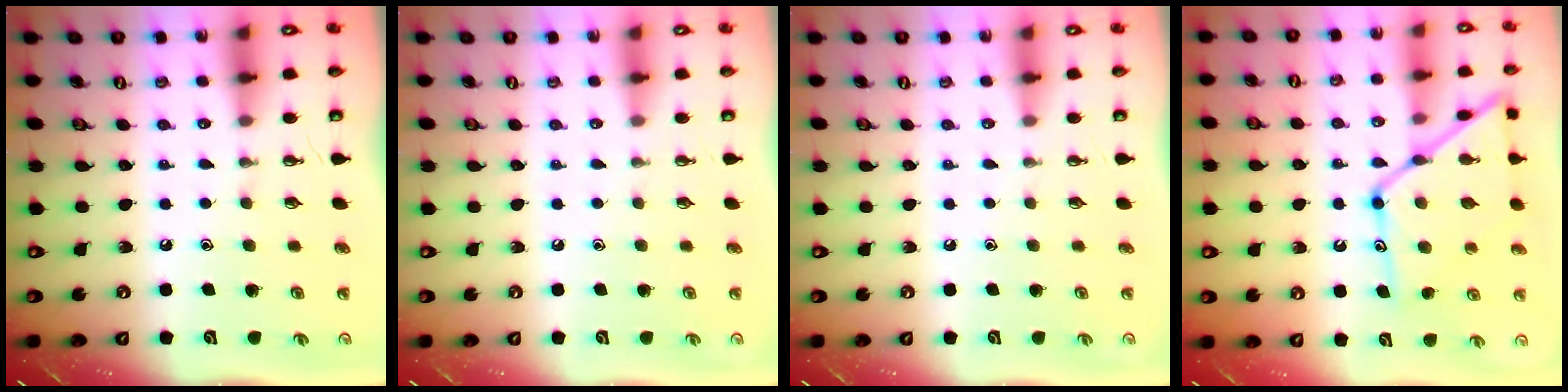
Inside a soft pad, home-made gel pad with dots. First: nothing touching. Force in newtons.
{"total": 0.0}
{"total": 0.0}
{"total": 17.0, "press": 16.9, "slide": 1.4}